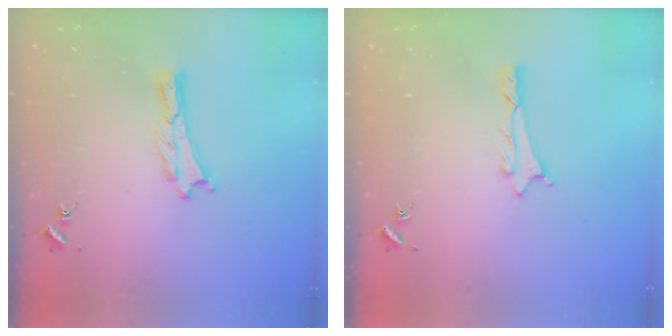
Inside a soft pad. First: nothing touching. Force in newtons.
{"total": 0.8, "press": 0.8, "slide": 0.2}